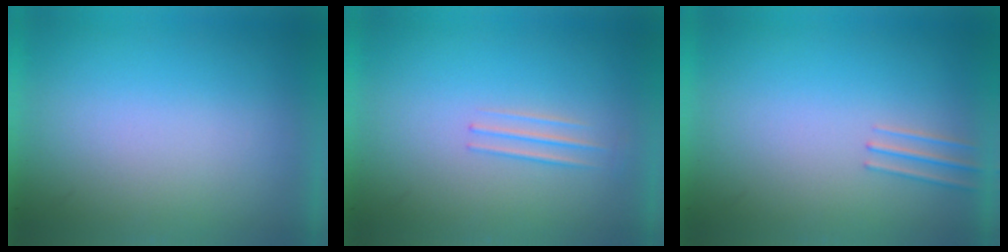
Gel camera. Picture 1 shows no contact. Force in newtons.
{"total": 1.4}
{"total": 1.0}